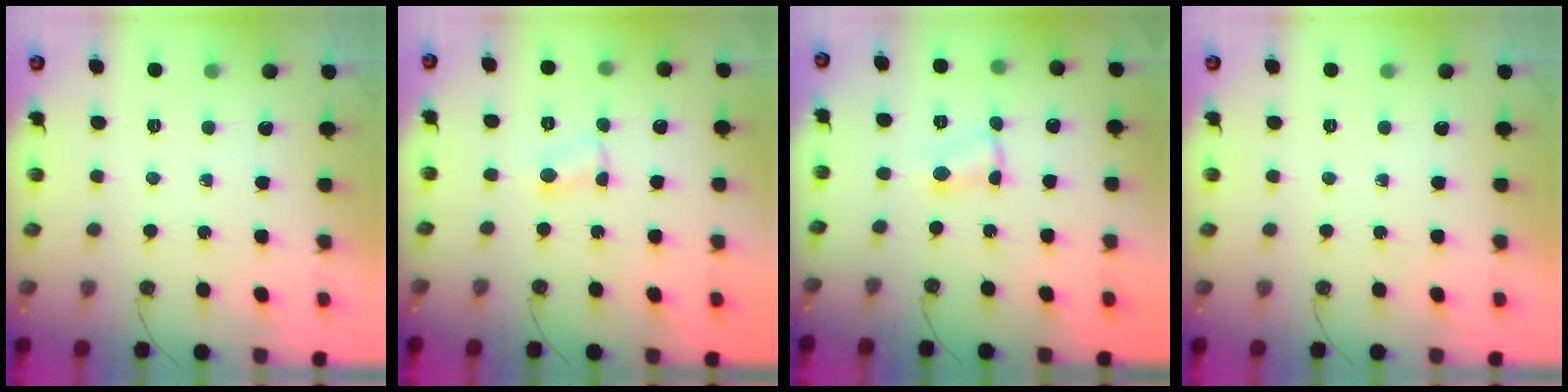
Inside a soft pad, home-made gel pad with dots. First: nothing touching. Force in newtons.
{"total": 2.9, "press": 2.9, "slide": 0.6}
{"total": 2.0, "press": 2.0, "slide": 0.3}
{"total": 0.0}